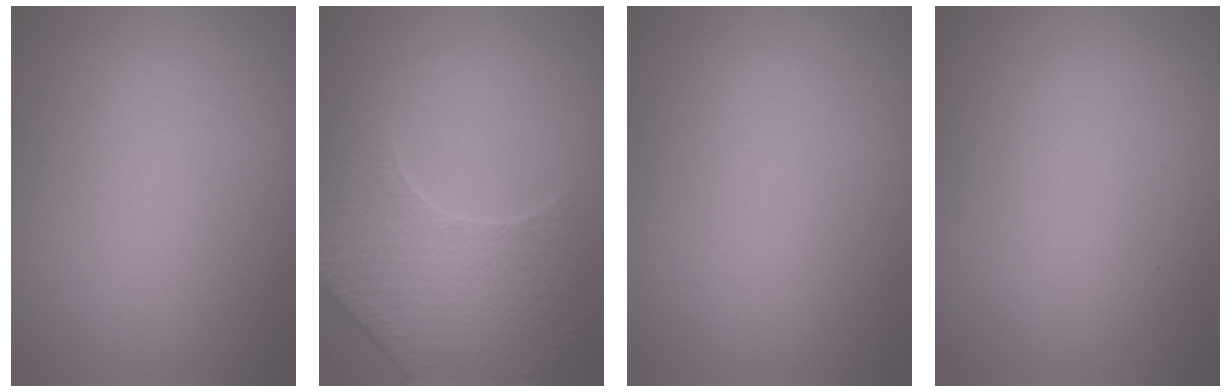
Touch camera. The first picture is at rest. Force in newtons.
{"total": 4.7, "press": 4.6, "slide": 1.2}
{"total": 0.0}
{"total": 0.0}